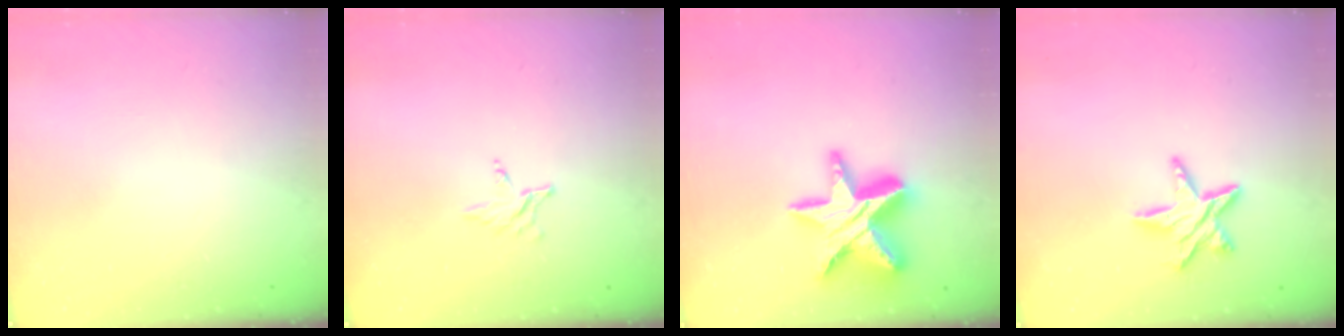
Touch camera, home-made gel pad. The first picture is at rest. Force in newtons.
{"total": 2.8, "press": 2.7, "slide": 0.4}
{"total": 19.6, "press": 19.6, "slide": 1.3}
{"total": 9.3, "press": 9.2, "slide": 0.7}